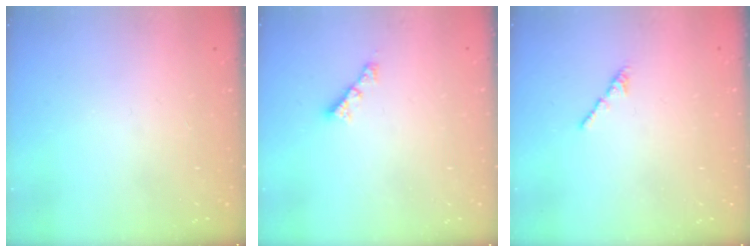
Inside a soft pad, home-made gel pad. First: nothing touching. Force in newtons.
{"total": 2.4, "press": 2.4, "slide": 0.3}
{"total": 0.8, "press": 0.7, "slide": 0.5}